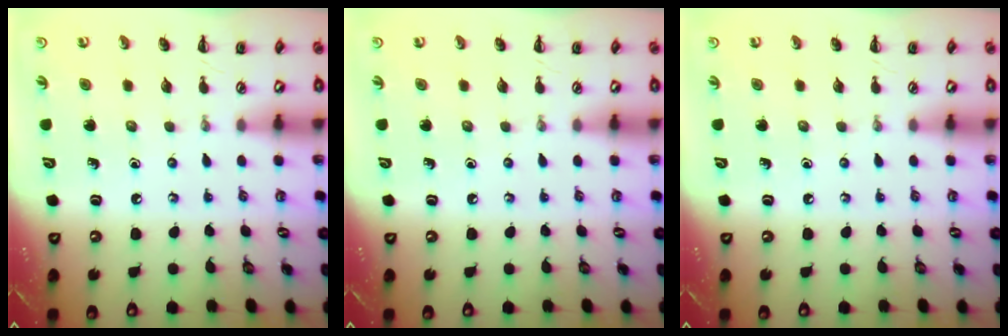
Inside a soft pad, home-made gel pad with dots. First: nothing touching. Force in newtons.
{"total": 0.0}
{"total": 0.0}